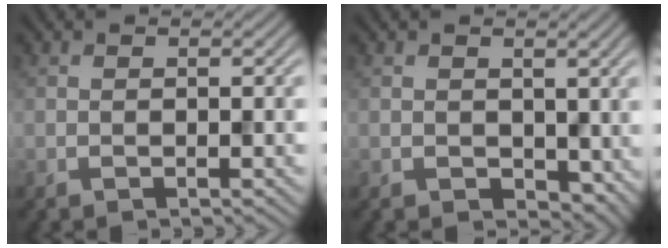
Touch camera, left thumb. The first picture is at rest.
{"total": 2.1, "force": [0.6, 1.9, 0.7], "torque": [-0.017, -0.015, 0.020]}